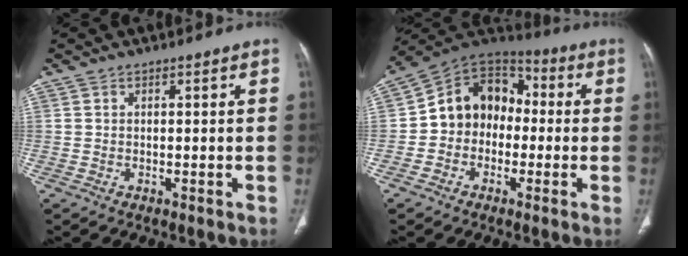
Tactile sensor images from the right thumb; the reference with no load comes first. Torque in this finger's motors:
{"motor_torque": [0.69, 0.71, 0.86, -0.88, 0.23]}